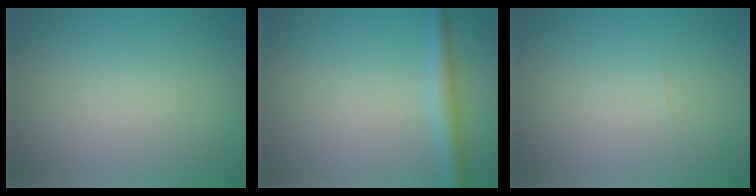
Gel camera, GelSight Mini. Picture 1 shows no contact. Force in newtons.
{"total": 2.2, "press": 2.2, "slide": 0.1}
{"total": 0.0}